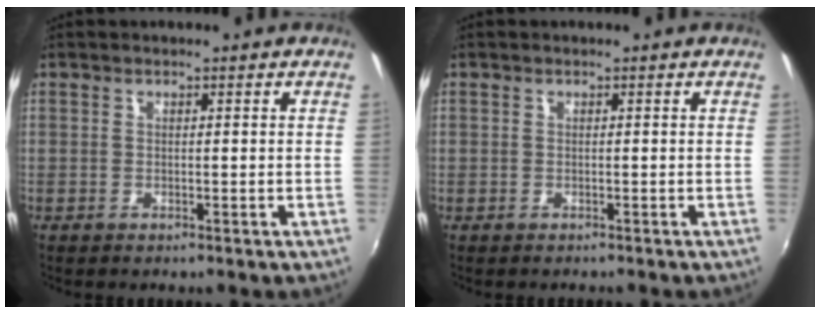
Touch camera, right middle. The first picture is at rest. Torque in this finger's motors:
{"motor_torque": [-1.58, -0.56, -1.05, -0.21]}